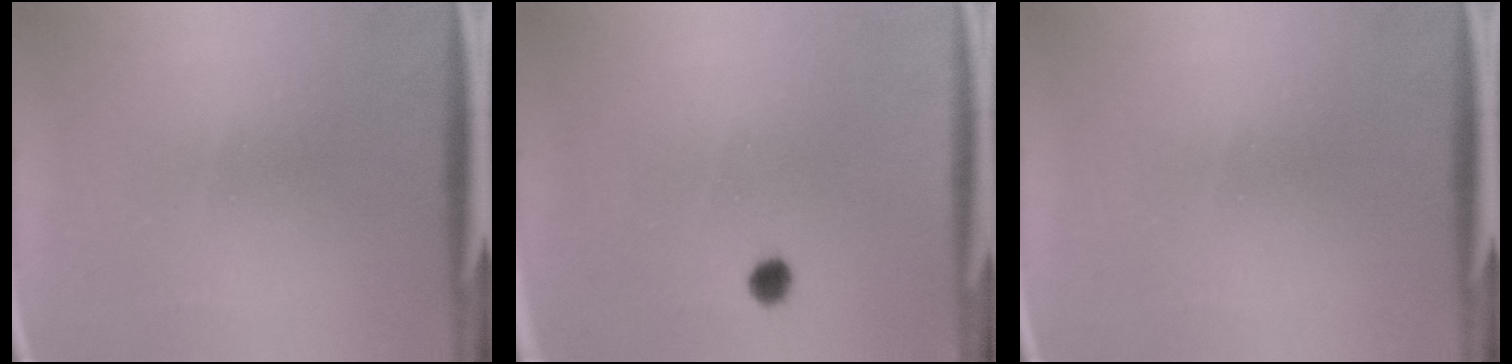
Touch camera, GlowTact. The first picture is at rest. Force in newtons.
{"total": 1.8}
{"total": 0.0}